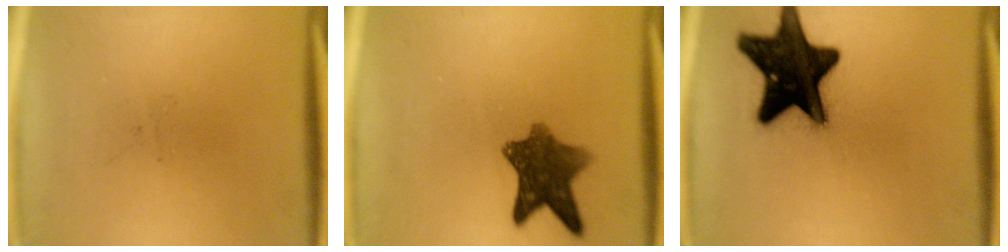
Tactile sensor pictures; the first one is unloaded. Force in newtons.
{"total": 8.6}
{"total": 19.3}